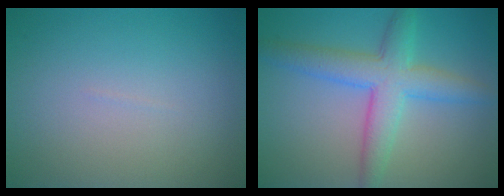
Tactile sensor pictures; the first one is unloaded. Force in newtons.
{"total": 5.5, "press": 5.5, "slide": 0.0}